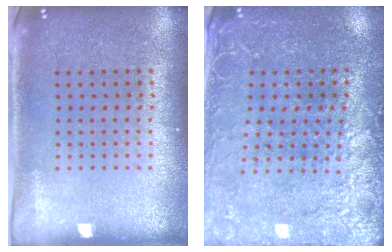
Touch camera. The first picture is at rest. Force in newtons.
{"total": 2.7, "press": 2.7, "slide": 0.3}